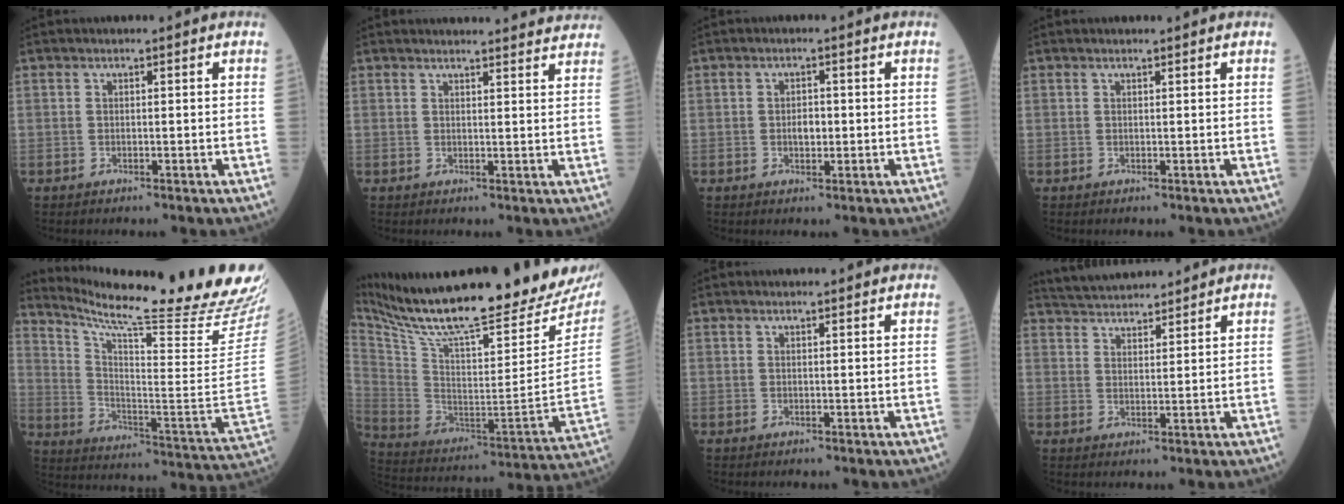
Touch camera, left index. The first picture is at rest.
{"total": 13.0, "force": [12.6, 1.2, 2.9], "torque": [-0.015, -0.004, 0.130]}
{"total": 2.1, "force": [-0.1, 1.2, 1.7], "torque": [-0.029, 0.002, -0.001]}
{"total": 1.0, "force": [0.9, 0.0, 0.5], "torque": [-0.010, 0.006, 0.016]}
{"total": 28.4, "force": [24.5, -0.9, 14.3], "torque": [-0.241, -0.111, 0.342]}
{"total": 30.7, "force": [26.7, 2.9, 14.9], "torque": [-0.268, -0.097, 0.388]}
{"total": 4.6, "force": [4.4, 0.5, 1.5], "torque": [-0.019, 0.022, 0.048]}
{"total": 9.4, "force": [9.0, 1.0, 2.2], "torque": [-0.046, 0.029, 0.147]}